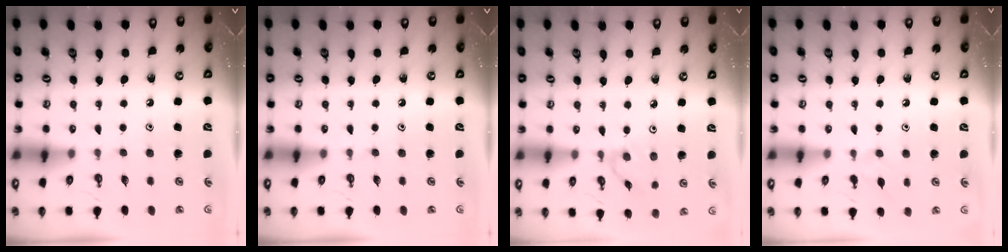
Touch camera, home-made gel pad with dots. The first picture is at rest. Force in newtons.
{"total": 0.0}
{"total": 0.6, "press": 0.5, "slide": 0.3}
{"total": 3.8, "press": 3.7, "slide": 0.7}